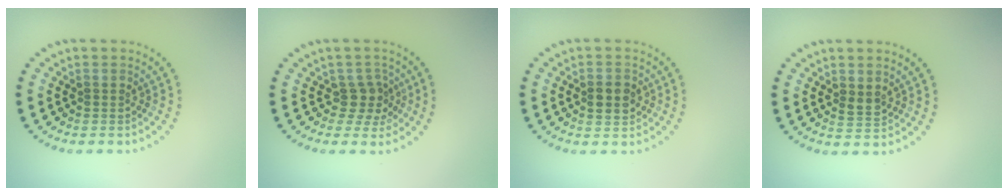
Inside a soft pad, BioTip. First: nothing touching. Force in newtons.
{"total": 2.4, "press": 1.9, "slide": 1.5}
{"total": 2.9, "press": 2.9, "slide": 0.0}
{"total": 1.4, "press": 1.3, "slide": 0.4}